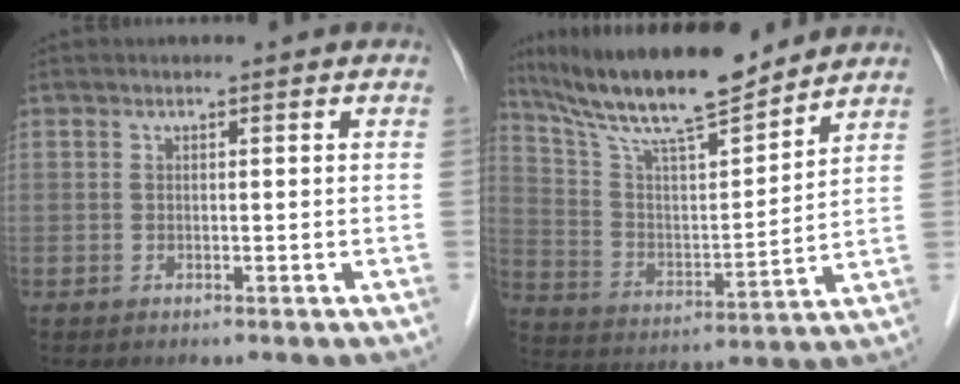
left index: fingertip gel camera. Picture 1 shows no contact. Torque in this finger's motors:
{"motor_torque": [0.38, -0.48, 0.71, 0.16]}